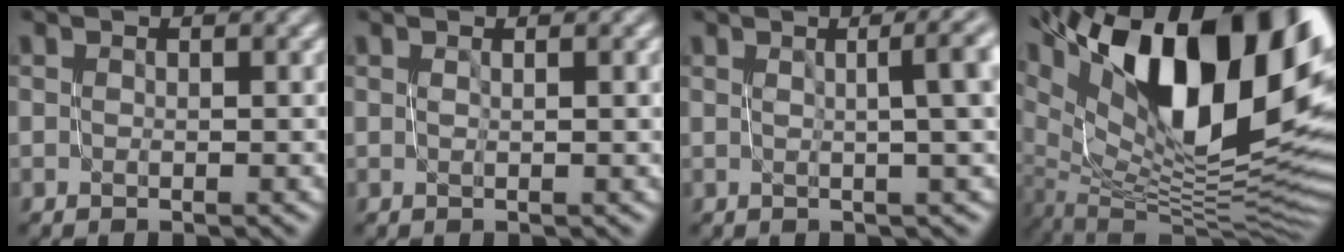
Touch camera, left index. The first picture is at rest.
{"total": 1.6, "force": [0.3, 0.5, 1.4], "torque": [-0.013, 0.001, 0.001]}
{"total": 6.5, "force": [1.2, 2.1, 6.0], "torque": [-0.039, 0.018, 0.013]}
{"total": 18.4, "force": [8.0, 8.4, 14.3], "torque": [-0.237, 0.029, 0.142]}